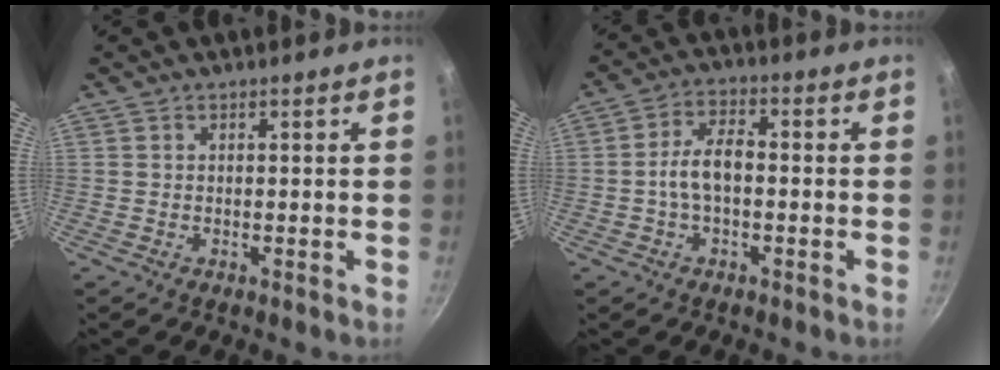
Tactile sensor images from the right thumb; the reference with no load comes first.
{"total": 6.5, "force": [-0.9, 3.4, 5.5], "torque": [-0.098, 0.028, -0.022]}